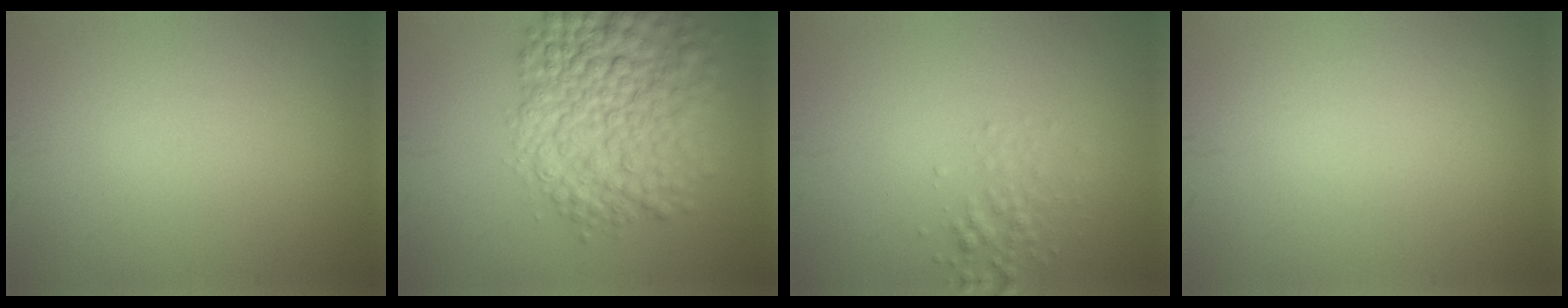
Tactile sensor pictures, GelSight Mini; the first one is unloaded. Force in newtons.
{"total": 9.0, "press": 9.0, "slide": 0.3}
{"total": 1.6, "press": 1.6, "slide": 0.1}
{"total": 0.0}